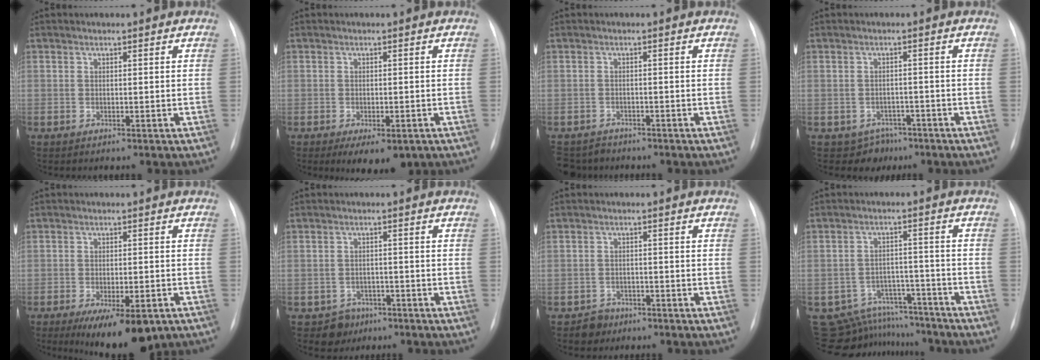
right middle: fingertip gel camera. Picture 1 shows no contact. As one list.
[{"total": 5.9, "force": [-3.5, 2.6, 4.0], "torque": [-0.044, -0.007, -0.041]}, {"total": 5.4, "force": [-4.8, 2.5, 0.3], "torque": [-0.005, -0.001, -0.077]}, {"total": 3.5, "force": [-2.3, 2.7, 0.0], "torque": [0.003, 0.012, -0.023]}, {"total": 10.7, "force": [-6.7, 3.6, 7.5], "torque": [-0.101, -0.013, -0.092]}, {"total": 3.3, "force": [-2.0, 2.7, 0.0], "torque": [0.004, 0.010, -0.023]}, {"total": 2.5, "force": [-1.7, 1.8, -0.1], "torque": [-0.001, 0.006, -0.024]}, {"total": 13.4, "force": [-12.3, 5.3, 1.3], "torque": [-0.024, 0.036, -0.163]}]